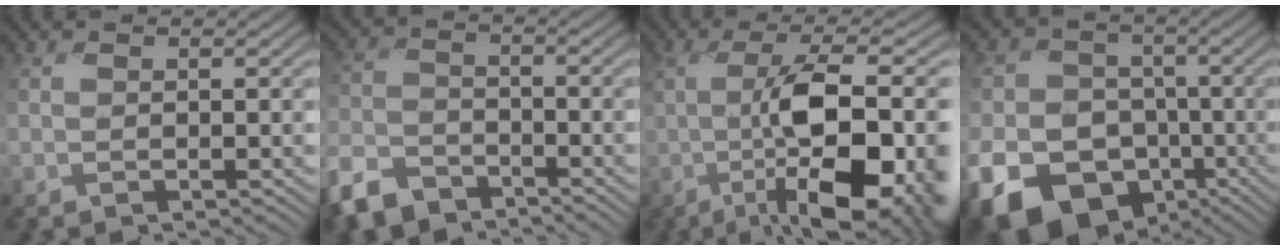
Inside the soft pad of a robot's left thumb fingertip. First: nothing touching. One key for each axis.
{"total": 7.7, "fx": -6.0, "fy": 3.8, "fz": 3.0, "tx": -0.079, "ty": -0.015, "tz": -0.134}
{"total": 16.5, "fx": -3.5, "fy": 5.5, "fz": 15.2, "tx": -0.256, "ty": -0.016, "tz": -0.043}
{"total": 17.9, "fx": -8.0, "fy": 14.2, "fz": 7.4, "tx": -0.197, "ty": -0.062, "tz": -0.153}